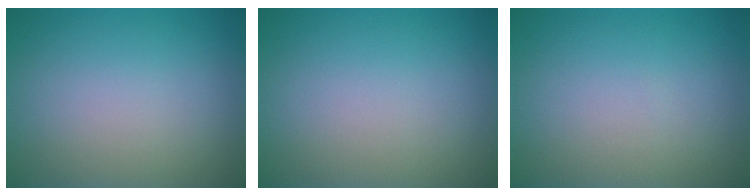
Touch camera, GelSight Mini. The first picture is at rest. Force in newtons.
{"total": 0.0}
{"total": 0.0}